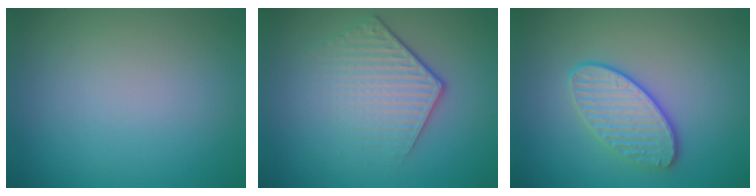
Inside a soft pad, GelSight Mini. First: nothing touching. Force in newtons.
{"total": 4.4, "press": 3.1, "slide": 3.1}
{"total": 3.5, "press": 3.3, "slide": 1.3}